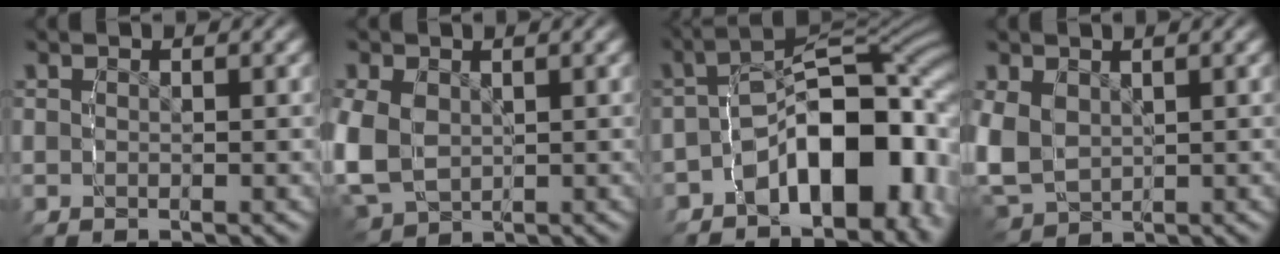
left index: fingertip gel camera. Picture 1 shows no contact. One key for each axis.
{"total": 7.5, "fx": -1.2, "fy": 6.7, "fz": 3.1, "tx": -0.116, "ty": -0.038, "tz": -0.013}
{"total": 10.8, "fx": -3.9, "fy": 6.0, "fz": 8.1, "tx": -0.124, "ty": 0.001, "tz": -0.069}
{"total": 6.8, "fx": -0.6, "fy": 6.2, "fz": 2.8, "tx": -0.111, "ty": -0.034, "tz": -0.004}